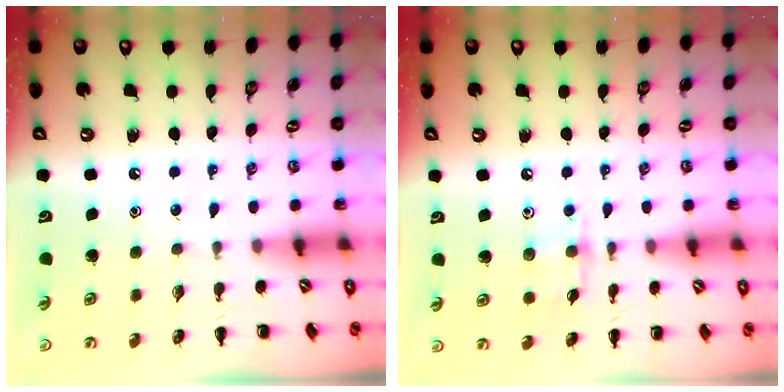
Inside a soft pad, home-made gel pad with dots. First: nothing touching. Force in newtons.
{"total": 5.2, "press": 5.1, "slide": 0.8}